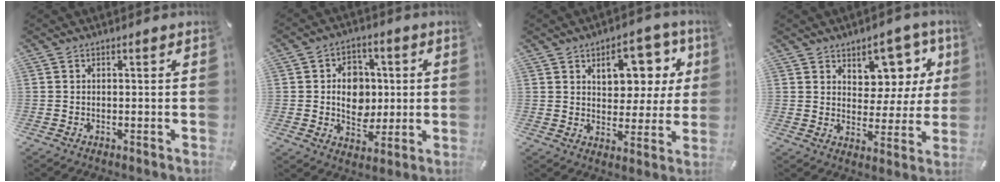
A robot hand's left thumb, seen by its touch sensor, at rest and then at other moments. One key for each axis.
{"total": 9.5, "fx": 0.2, "fy": 7.8, "fz": 5.3, "tx": -0.070, "ty": 0.008, "tz": 0.005}
{"total": 12.2, "fx": 5.6, "fy": 7.9, "fz": 7.4, "tx": -0.090, "ty": -0.023, "tz": 0.094}
{"total": 9.4, "fx": 5.9, "fy": 6.6, "fz": 3.3, "tx": -0.038, "ty": -0.056, "tz": 0.104}